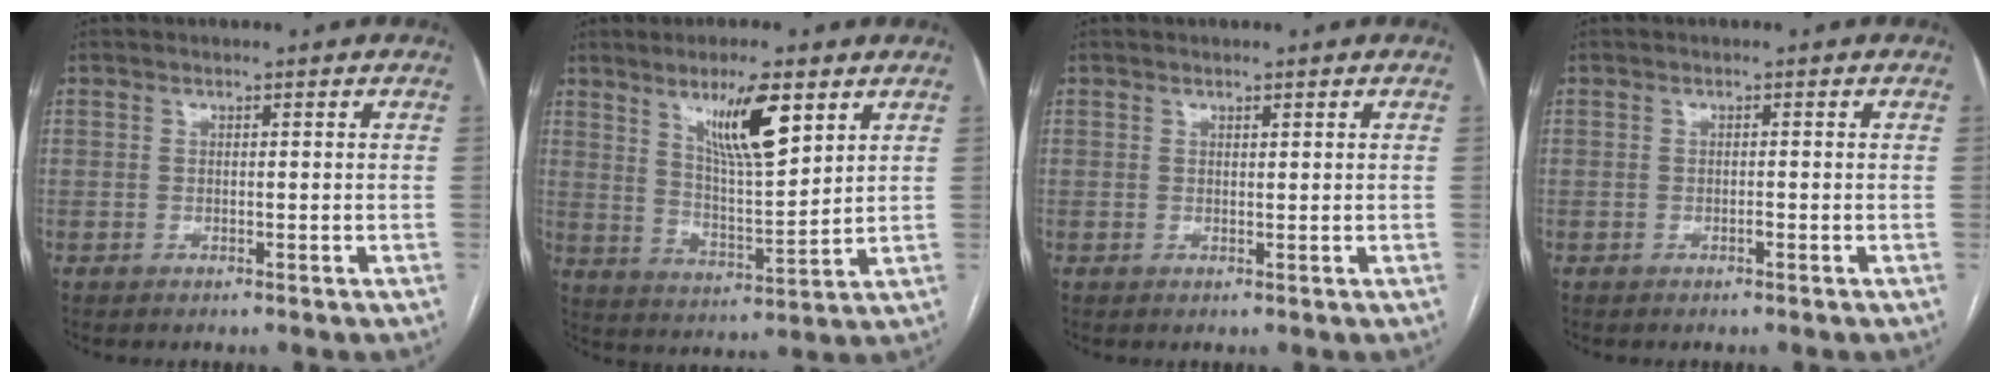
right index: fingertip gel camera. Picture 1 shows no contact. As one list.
[{"total": 10.8, "force": [5.9, 1.6, 8.9], "torque": [-0.157, -0.006, 0.107]}, {"total": 0.5, "force": [0.4, 0.1, 0.3], "torque": [-0.007, -0.002, 0.005]}, {"total": 0.0}]